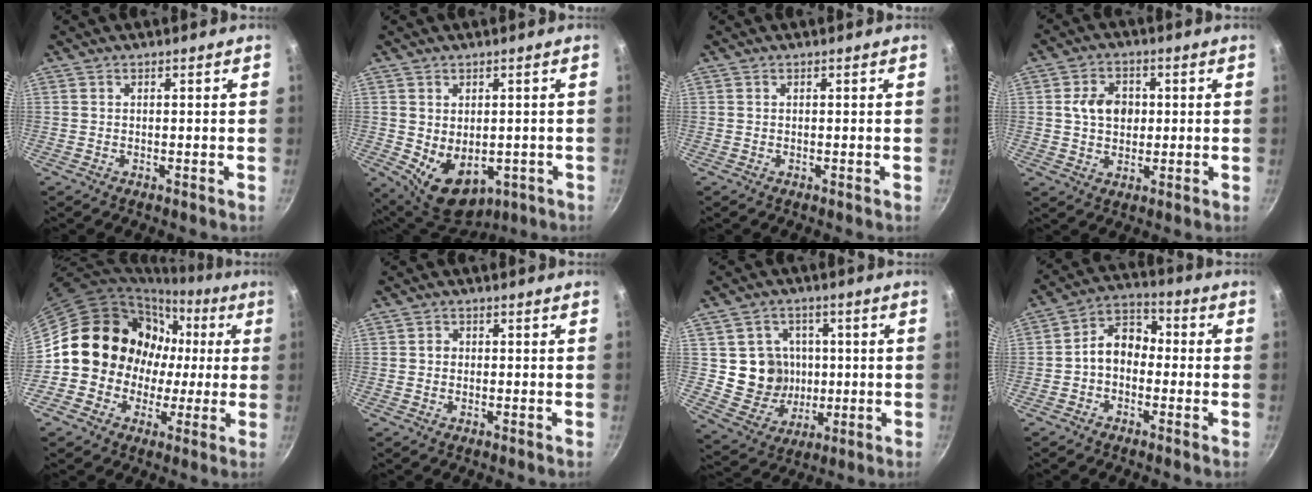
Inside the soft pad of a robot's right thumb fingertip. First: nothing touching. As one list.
[{"total": 10.2, "force": [-1.5, 7.2, 7.1], "torque": [-0.086, -0.012, 0.003]}, {"total": 0.0}, {"total": 7.3, "force": [0.8, 5.6, 4.6], "torque": [-0.058, 0.003, 0.007]}, {"total": 14.9, "force": [0.0, 13.9, 5.2], "torque": [-0.027, 0.034, -0.008]}, {"total": 1.5, "force": [-0.1, 1.4, 0.7], "torque": [-0.009, 0.003, -0.005]}, {"total": 11.0, "force": [0.4, 10.4, 3.7], "torque": [-0.025, -0.002, 0.016]}, {"total": 8.0, "force": [-1.3, 5.9, 5.2], "torque": [-0.056, 0.038, -0.042]}]